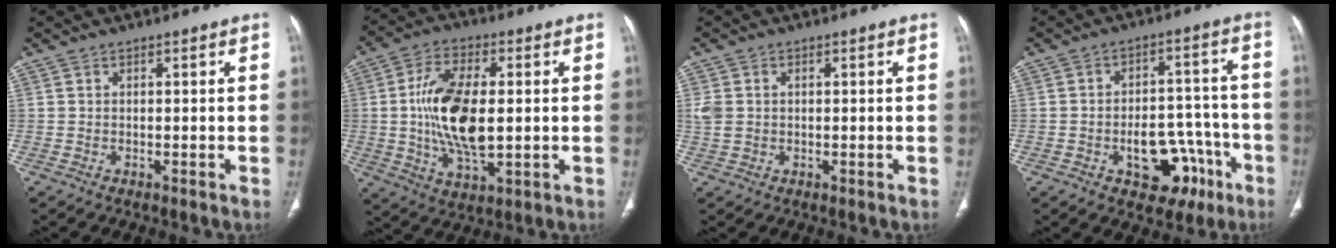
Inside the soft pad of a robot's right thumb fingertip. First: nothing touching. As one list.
[{"total": 15.3, "force": [0.4, 7.5, 13.3], "torque": [-0.250, -0.006, 0.010]}, {"total": 3.2, "force": [0.3, 2.6, 2.0], "torque": [-0.048, 0.005, 0.011]}, {"total": 12.9, "force": [-5.7, 8.1, 8.1], "torque": [-0.069, 0.053, -0.070]}]